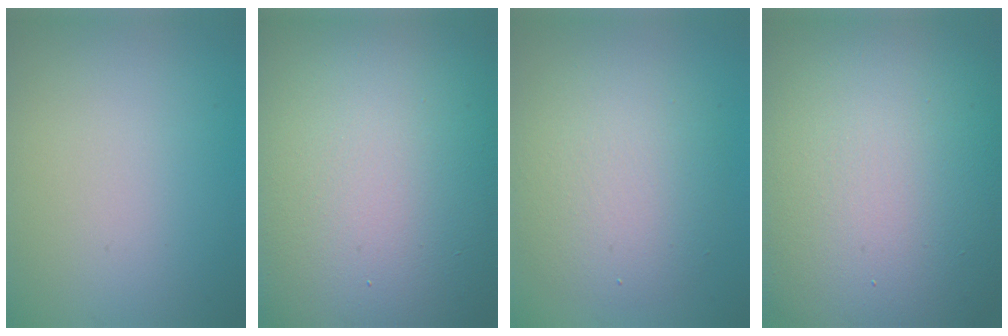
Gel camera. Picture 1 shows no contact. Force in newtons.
{"total": 26.9, "press": 26.9, "slide": 1.3}
{"total": 5.6, "press": 5.6, "slide": 0.1}
{"total": 20.0, "press": 20.0, "slide": 1.5}